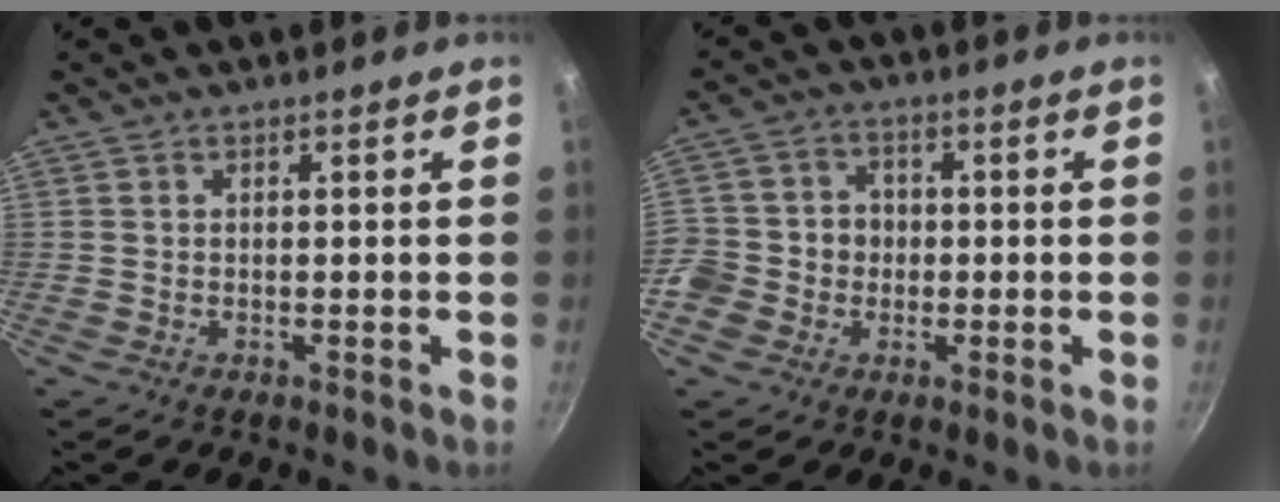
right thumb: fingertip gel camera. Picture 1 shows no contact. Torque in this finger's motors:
{"motor_torque": [0.43, 0.87, 0.57, 0.16, -0.02]}